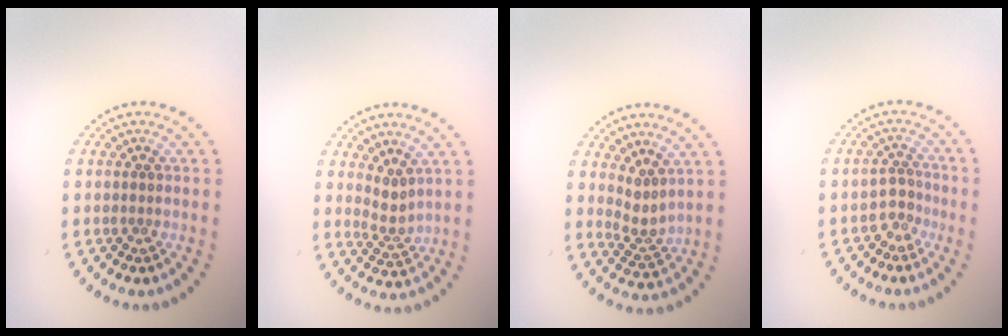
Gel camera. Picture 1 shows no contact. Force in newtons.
{"total": 1.8, "press": 1.2, "slide": 1.3}
{"total": 2.0, "press": 1.3, "slide": 1.5}
{"total": 1.9, "press": 1.3, "slide": 1.4}